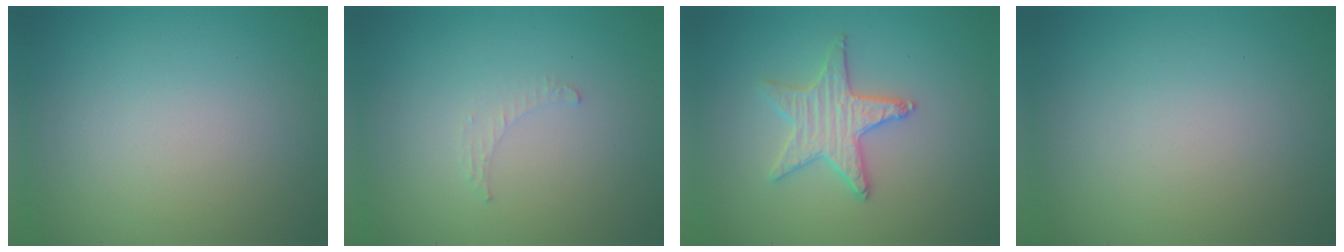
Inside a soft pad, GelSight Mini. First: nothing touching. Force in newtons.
{"total": 0.8, "press": 0.8, "slide": 0.3}
{"total": 3.2, "press": 3.2, "slide": 0.5}
{"total": 0.0}